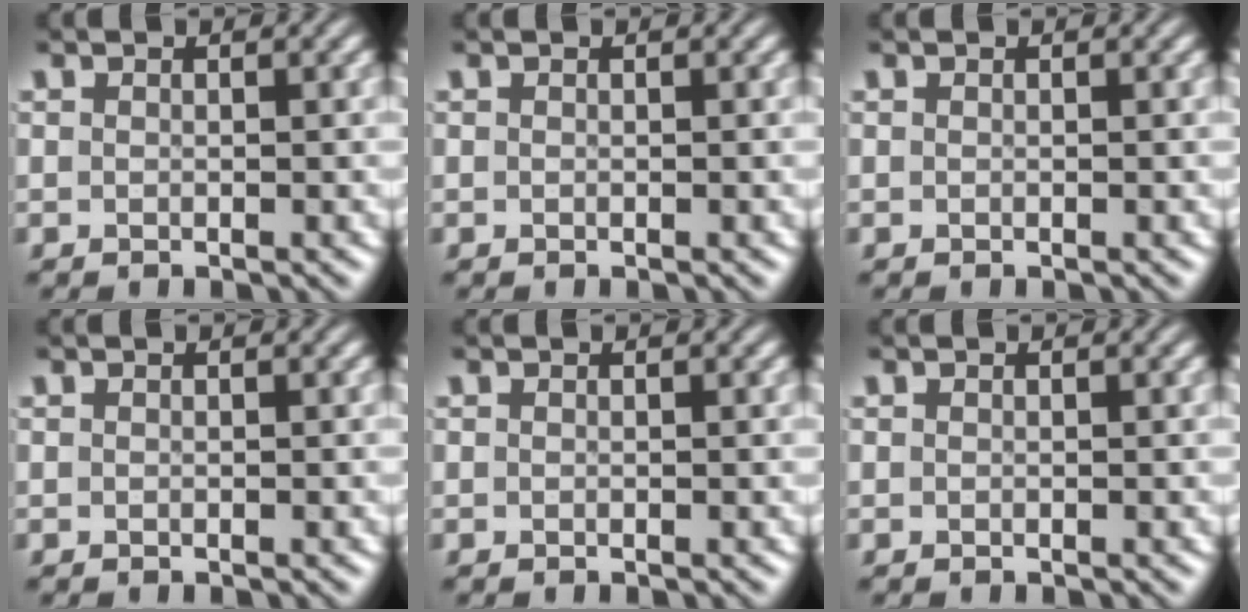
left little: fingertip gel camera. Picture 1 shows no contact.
{"total": 0.0}
{"total": 0.0}
{"total": 0.0}
{"total": 0.0}
{"total": 0.0}